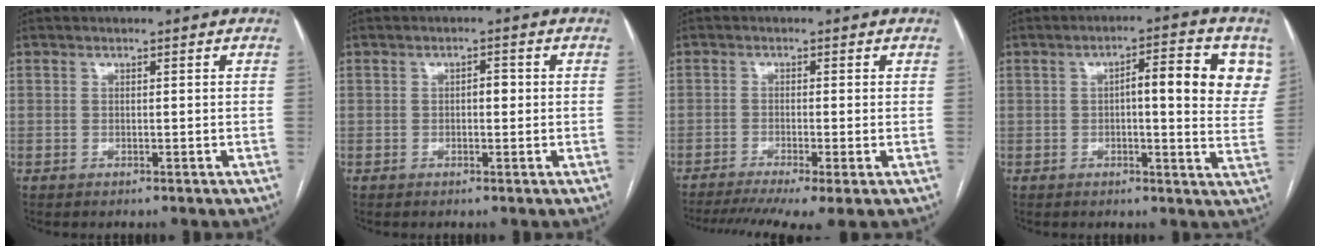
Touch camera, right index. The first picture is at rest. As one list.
[{"total": 1.9, "force": [0.1, 0.9, 1.7], "torque": [-0.021, 0.005, 0.000]}, {"total": 8.7, "force": [-5.7, 1.2, 6.4], "torque": [-0.105, -0.010, -0.094]}, {"total": 11.2, "force": [3.3, 2.6, 10.4], "torque": [-0.124, 0.013, 0.035]}]